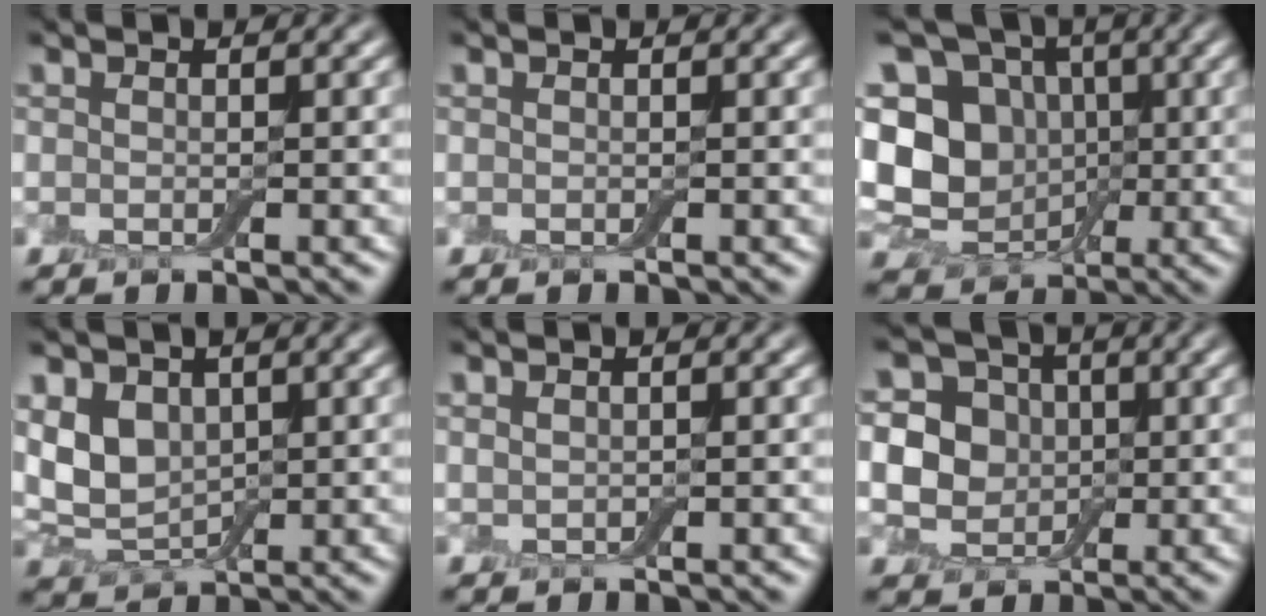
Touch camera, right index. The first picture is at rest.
{"total": 0.0}
{"total": 9.6, "force": [0.3, 8.2, 5.0], "torque": [-0.104, 0.001, -0.013]}
{"total": 4.3, "force": [1.3, 3.1, 2.7], "torque": [-0.058, -0.005, 0.027]}
{"total": 0.8, "force": [0.5, 0.3, 0.5], "torque": [-0.012, 0.002, 0.012]}
{"total": 8.0, "force": [1.1, 7.0, 3.6], "torque": [-0.057, 0.032, -0.002]}